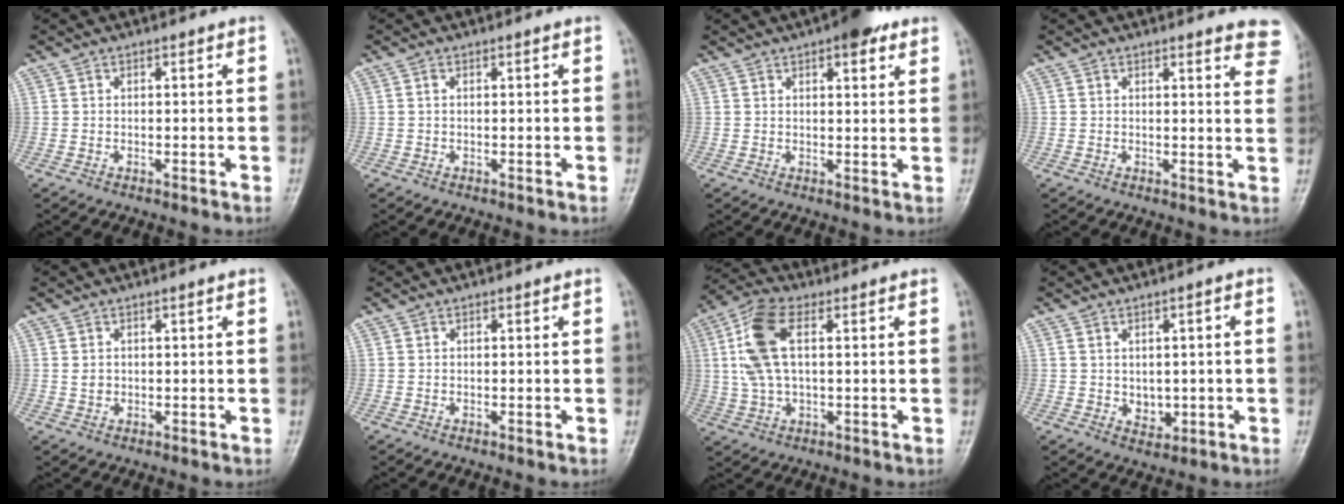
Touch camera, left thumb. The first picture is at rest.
{"total": 0.5, "force": [0.1, 0.2, 0.5], "torque": [-0.014, 0.009, 0.002]}
{"total": 6.7, "force": [3.9, 2.5, 4.8], "torque": [-0.045, -0.011, 0.046]}
{"total": 8.8, "force": [7.2, 2.4, 4.4], "torque": [-0.017, -0.030, 0.059]}
{"total": 1.2, "force": [0.3, 0.8, 0.8], "torque": [-0.012, 0.003, 0.012]}
{"total": 0.0}
{"total": 10.3, "force": [2.2, 4.8, 8.8], "torque": [-0.193, 0.020, 0.042]}
{"total": 4.2, "force": [-0.4, 3.0, 3.0], "torque": [-0.027, 0.006, 0.003]}